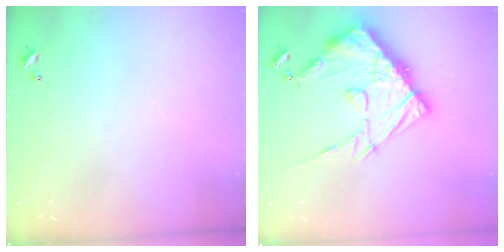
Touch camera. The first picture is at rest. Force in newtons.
{"total": 18.0, "press": 17.9, "slide": 1.6}